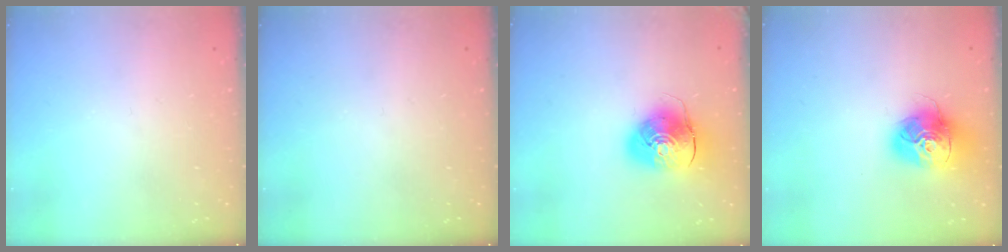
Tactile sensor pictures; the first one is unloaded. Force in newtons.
{"total": 0.0}
{"total": 10.8, "press": 10.6, "slide": 1.9}
{"total": 17.2, "press": 17.1, "slide": 2.0}